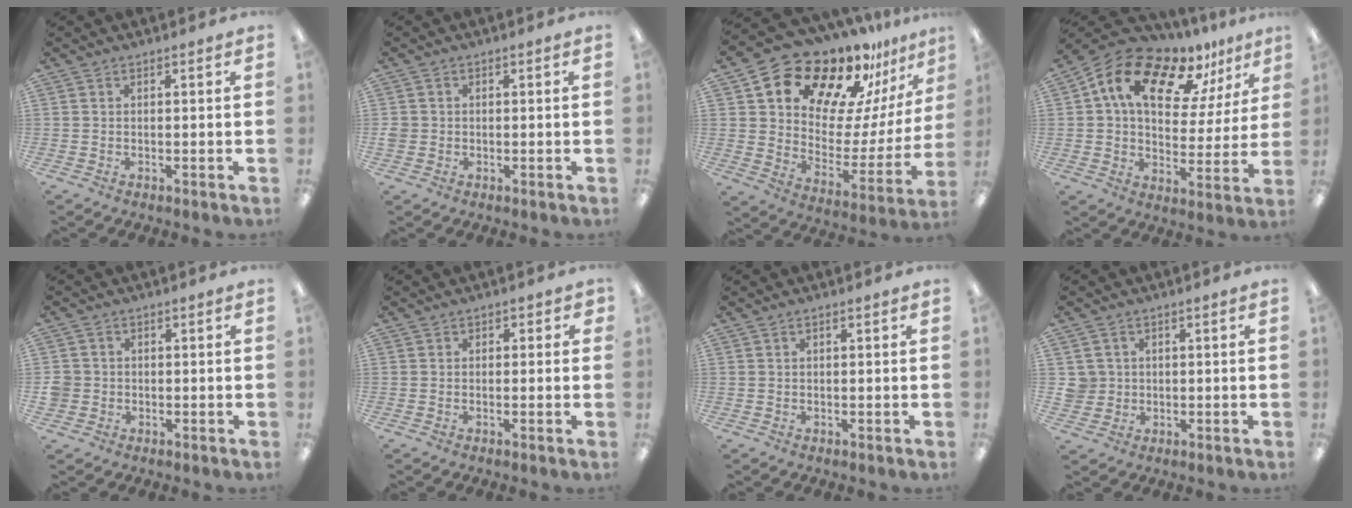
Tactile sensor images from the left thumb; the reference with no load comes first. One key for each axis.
{"total": 1.8, "fx": -0.3, "fy": 1.7, "fz": 0.1, "tx": 0.000, "ty": 0.003, "tz": -0.007}
{"total": 19.8, "fx": 15.8, "fy": 9.3, "fz": 7.5, "tx": -0.128, "ty": -0.123, "tz": 0.277}
{"total": 15.6, "fx": 10.5, "fy": 8.1, "fz": 8.3, "tx": -0.156, "ty": -0.067, "tz": 0.185}
{"total": 3.1, "fx": -0.4, "fy": 3.1, "fz": 0.1, "tx": -0.004, "ty": 0.007, "tz": -0.007}
{"total": 1.1, "fx": -0.1, "fy": 1.1, "fz": 0.4, "tx": 0.001, "ty": 0.002, "tz": -0.006}
{"total": 0.7, "fx": 0.2, "fy": 0.3, "fz": 0.6, "tx": -0.011, "ty": 0.003, "tz": 0.004}
{"total": 4.0, "fx": 0.6, "fy": 4.0, "fz": 0.1, "tx": -0.005, "ty": 0.005, "tz": 0.011}